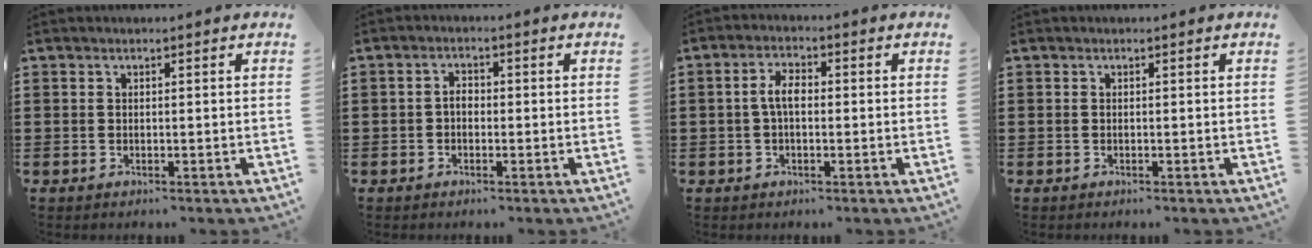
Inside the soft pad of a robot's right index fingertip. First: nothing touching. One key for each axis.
{"total": 1.9, "fx": -0.4, "fy": 1.2, "fz": 1.5, "tx": -0.037, "ty": 0.001, "tz": -0.011}
{"total": 3.7, "fx": -0.2, "fy": 1.7, "fz": 3.3, "tx": -0.078, "ty": 0.001, "tz": -0.009}
{"total": 0.0}